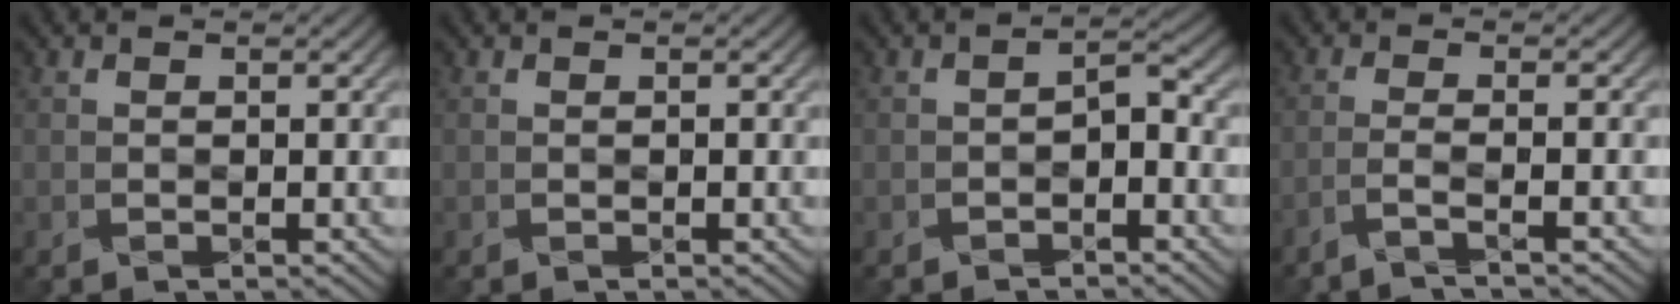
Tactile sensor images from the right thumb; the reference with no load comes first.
{"total": 0.0}
{"total": 1.8, "force": [-1.2, 0.6, 1.3], "torque": [-0.019, 0.008, -0.022]}
{"total": 2.3, "force": [-1.8, 0.2, 1.5], "torque": [-0.016, 0.007, -0.054]}